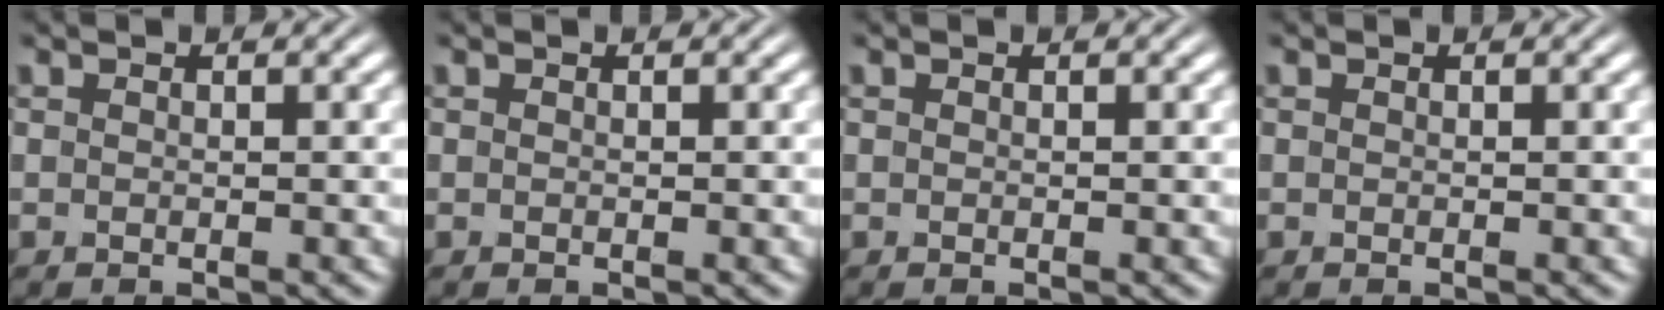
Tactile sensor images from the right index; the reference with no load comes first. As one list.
[{"total": 0.0}, {"total": 0.0}, {"total": 0.0}]